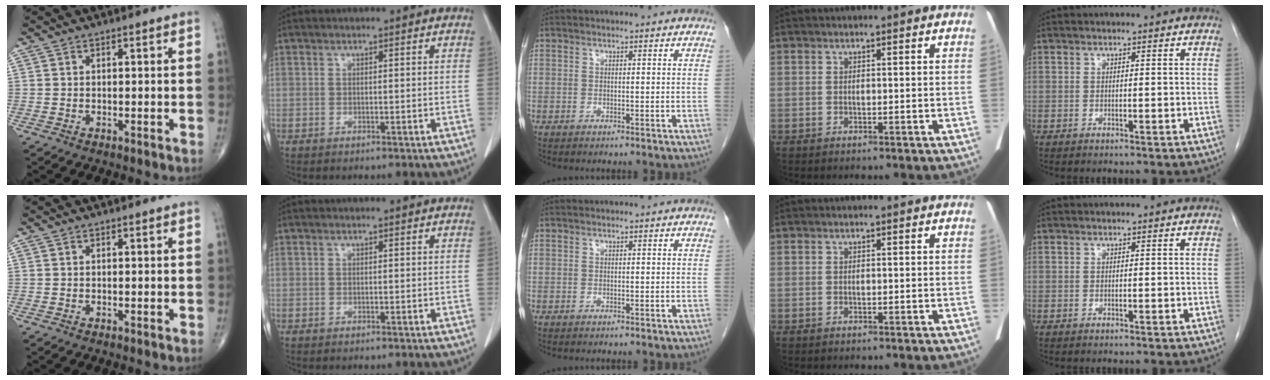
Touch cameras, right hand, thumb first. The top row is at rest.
{}